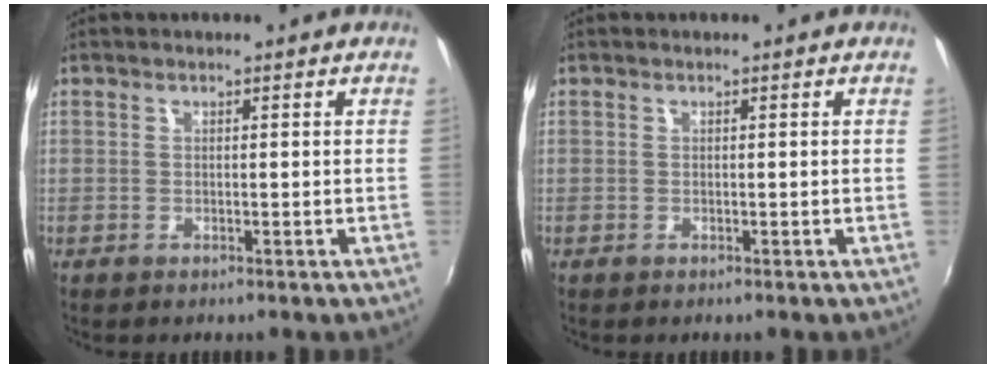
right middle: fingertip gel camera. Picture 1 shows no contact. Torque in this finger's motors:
{"motor_torque": [0.14, -0.19, 0.00, 0.00]}